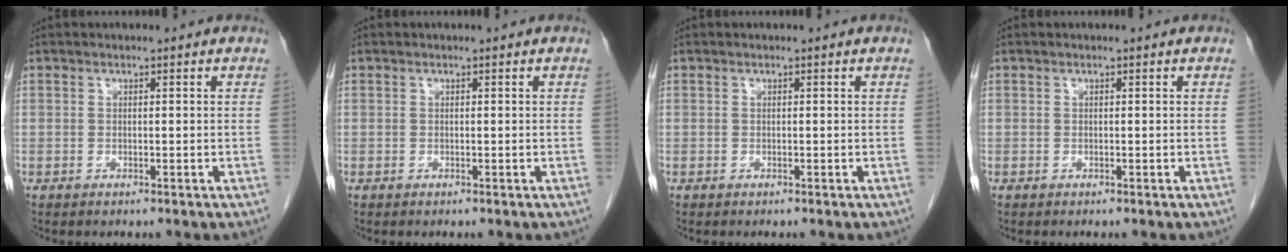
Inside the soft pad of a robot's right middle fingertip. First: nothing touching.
{"total": 0.0}
{"total": 0.0}
{"total": 0.0}